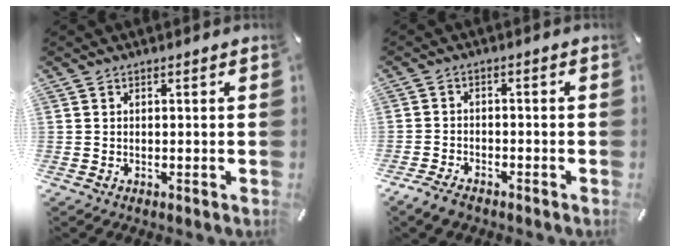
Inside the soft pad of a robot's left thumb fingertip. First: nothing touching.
{"total": 3.6, "force": [-2.8, 1.6, 1.4], "torque": [-0.036, 0.012, -0.057]}